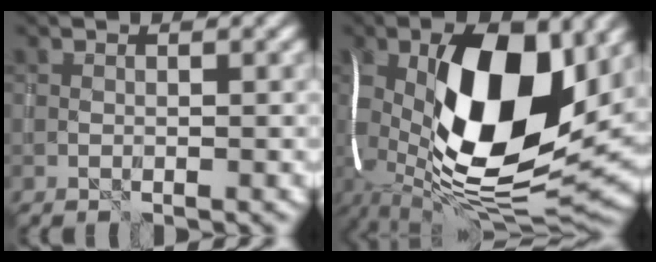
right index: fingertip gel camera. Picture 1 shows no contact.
{"total": 17.9, "force": [1.0, 8.6, 15.7], "torque": [-0.289, -0.003, 0.006]}